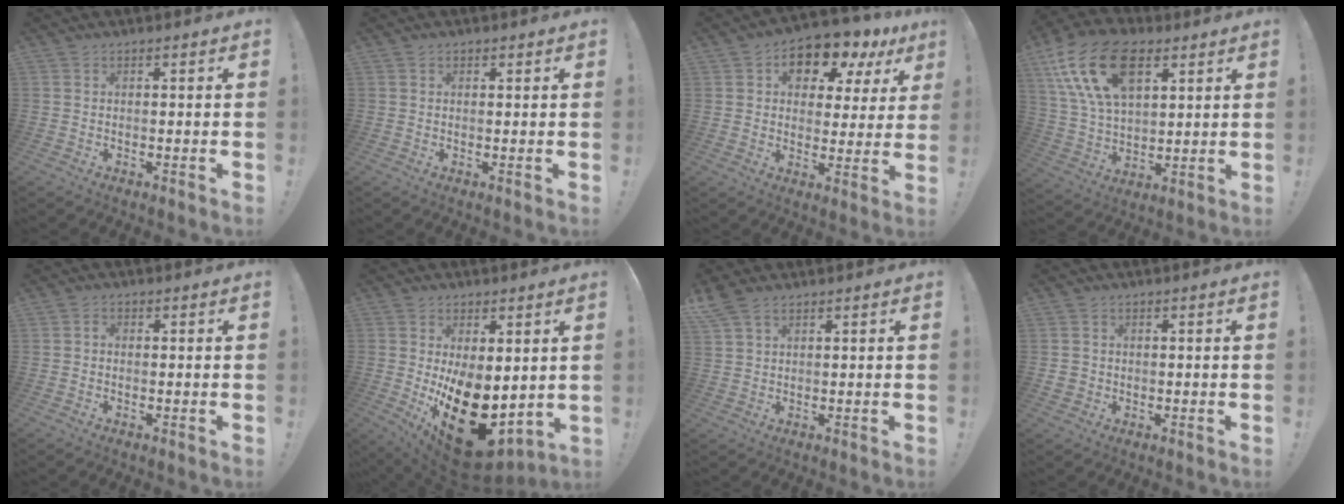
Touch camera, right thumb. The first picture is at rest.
{"total": 0.6, "force": [0.5, 0.3, 0.2], "torque": [-0.002, -0.001, 0.009]}
{"total": 10.1, "force": [6.3, 5.9, 5.2], "torque": [-0.070, -0.048, 0.110]}
{"total": 21.2, "force": [9.6, 12.7, 14.0], "torque": [-0.272, -0.037, 0.173]}
{"total": 1.2, "force": [-0.5, 0.7, 0.8], "torque": [-0.023, 0.009, -0.008]}
{"total": 19.4, "force": [-4.1, 10.6, 15.8], "torque": [-0.250, 0.014, -0.046]}
{"total": 4.7, "force": [3.3, 2.4, 2.3], "torque": [-0.044, -0.010, 0.065]}
{"total": 2.5, "force": [0.3, 2.4, 0.7], "torque": [-0.015, 0.004, 0.008]}